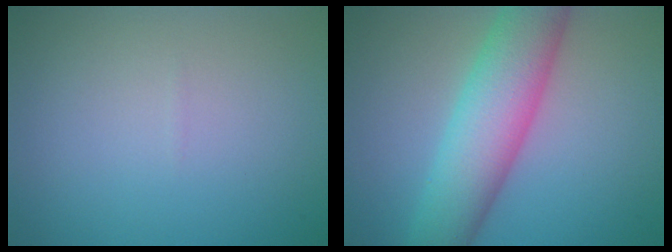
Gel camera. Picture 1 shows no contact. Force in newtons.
{"total": 8.1, "press": 8.1, "slide": 0.2}